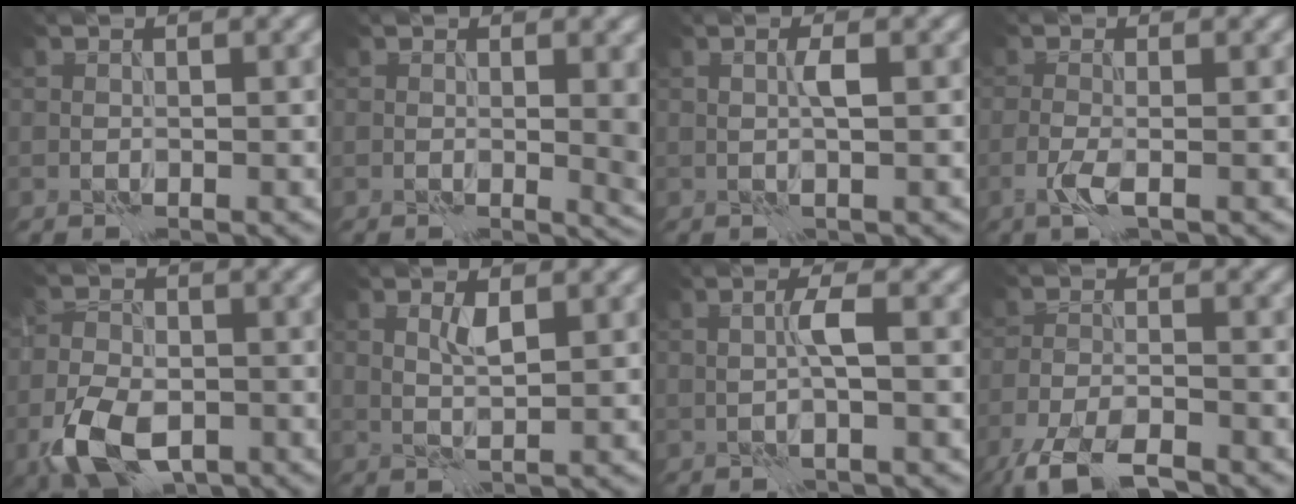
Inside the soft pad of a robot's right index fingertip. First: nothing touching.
{"total": 3.8, "force": [-0.1, 1.4, 3.6], "torque": [-0.036, -0.009, 0.003]}
{"total": 1.0, "force": [0.4, -0.6, 0.7], "torque": [-0.015, 0.001, 0.010]}
{"total": 1.7, "force": [-0.8, 0.0, 1.5], "torque": [-0.037, -0.001, -0.021]}
{"total": 7.3, "force": [-3.7, 4.0, 4.8], "torque": [-0.111, -0.016, -0.068]}
{"total": 1.4, "force": [0.9, -0.3, 1.0], "torque": [-0.025, -0.001, 0.020]}
{"total": 1.4, "force": [0.2, -0.6, 1.3], "torque": [-0.027, 0.004, 0.006]}
{"total": 6.0, "force": [-4.9, 1.1, 3.2], "torque": [-0.063, -0.010, -0.096]}